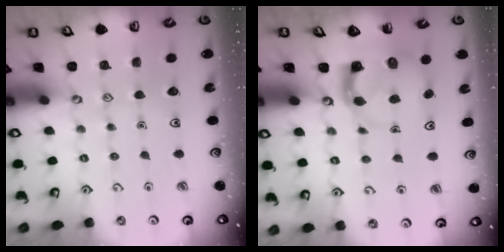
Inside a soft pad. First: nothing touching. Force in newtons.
{"total": 3.9, "press": 3.9, "slide": 0.4}